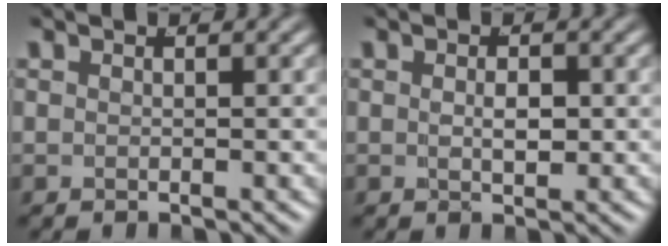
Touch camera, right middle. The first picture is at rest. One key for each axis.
{"total": 1.6, "fx": 0.1, "fy": 0.5, "fz": 1.5, "tx": -0.023, "ty": -0.013, "tz": 0.009}